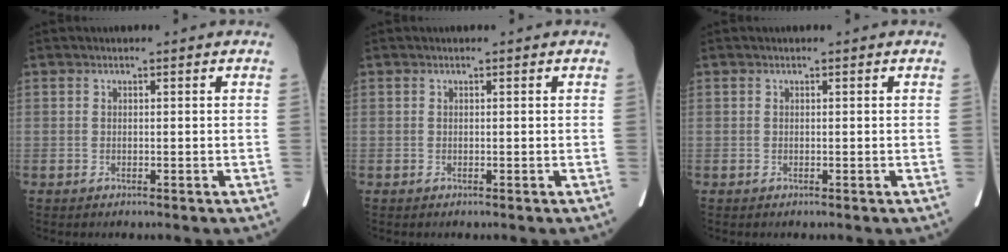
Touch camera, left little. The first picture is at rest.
{"total": 0.0}
{"total": 0.0}